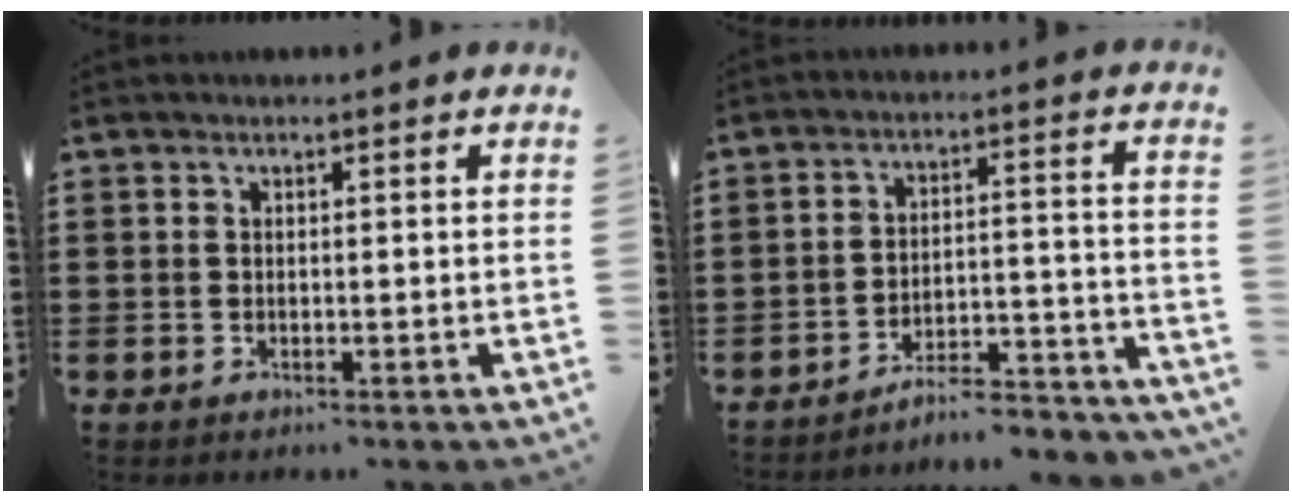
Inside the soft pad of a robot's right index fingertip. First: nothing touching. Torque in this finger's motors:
{"motor_torque": [-1.07, 1.07, -0.68, 0.03]}